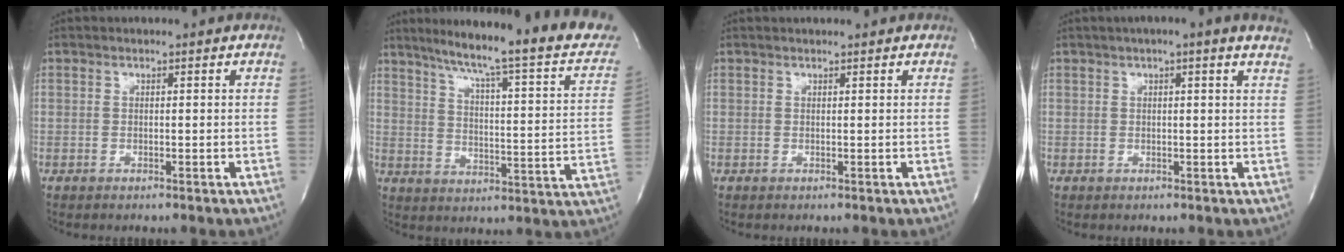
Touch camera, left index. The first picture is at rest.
{"total": 24.5, "force": [19.5, 1.8, 14.7], "torque": [-0.212, -0.022, 0.246]}
{"total": 1.5, "force": [1.4, 0.1, 0.5], "torque": [-0.007, 0.014, 0.020]}
{"total": 6.6, "force": [4.7, 0.2, 4.6], "torque": [-0.062, 0.017, 0.045]}